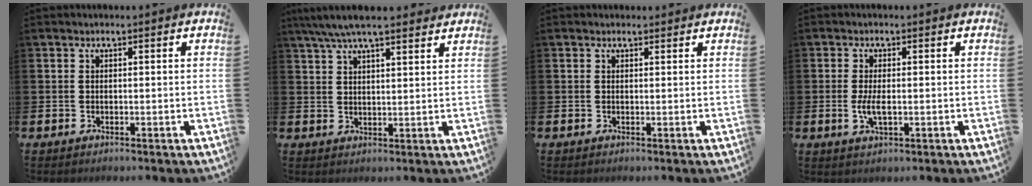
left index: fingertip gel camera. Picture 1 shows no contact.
{"total": 6.5, "force": [5.7, 1.1, 2.9], "torque": [-0.063, -0.015, 0.104]}
{"total": 0.8, "force": [0.6, 0.4, 0.1], "torque": [0.020, -0.004, 0.006]}
{"total": 2.9, "force": [-0.1, 1.1, 2.7], "torque": [-0.044, -0.001, -0.004]}